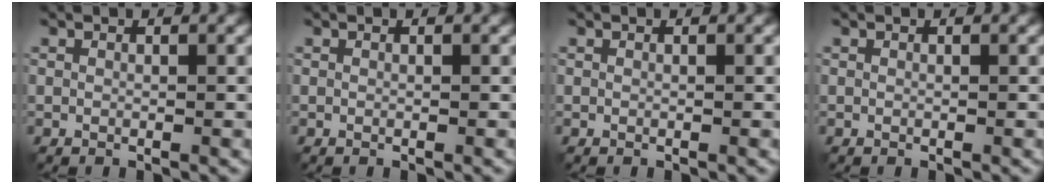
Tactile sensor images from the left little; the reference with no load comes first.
{"total": 0.0}
{"total": 0.0}
{"total": 0.0}